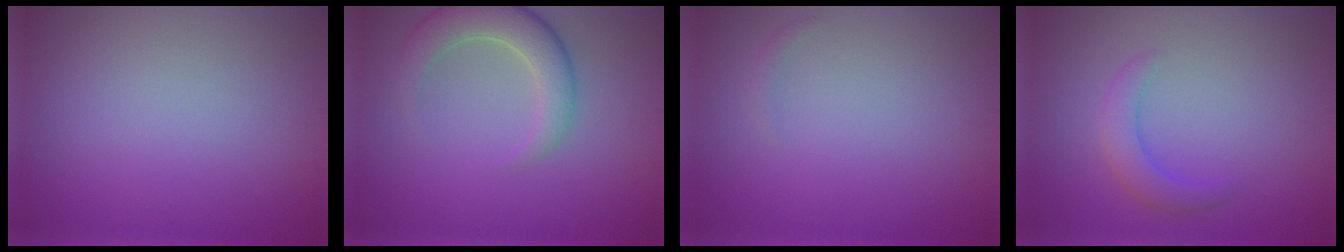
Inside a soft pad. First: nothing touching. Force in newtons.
{"total": 4.4, "press": 4.4, "slide": 0.5}
{"total": 0.5, "press": 0.5, "slide": 0.0}
{"total": 2.5, "press": 2.5, "slide": 0.2}